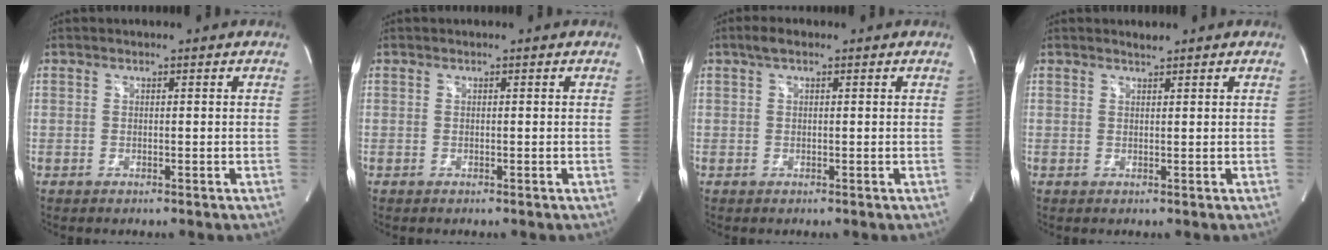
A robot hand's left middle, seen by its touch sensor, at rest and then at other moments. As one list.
[{"total": 0.0}, {"total": 2.1, "force": [1.3, 0.8, 1.4], "torque": [-0.031, 0.015, 0.025]}, {"total": 0.9, "force": [0.9, -0.1, 0.1], "torque": [-0.012, -0.002, 0.018]}]